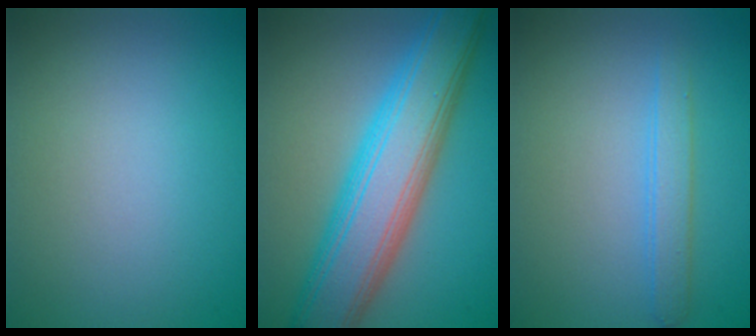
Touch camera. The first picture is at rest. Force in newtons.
{"total": 9.4, "press": 9.4, "slide": 0.1}
{"total": 1.8, "press": 1.8, "slide": 0.1}